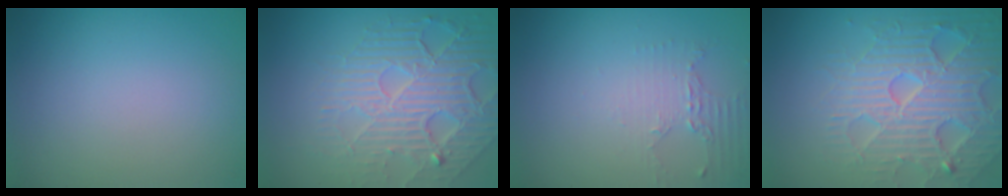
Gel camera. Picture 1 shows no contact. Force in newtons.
{"total": 7.1, "press": 5.1, "slide": 4.9}
{"total": 2.1, "press": 1.5, "slide": 1.4}
{"total": 7.0, "press": 6.9, "slide": 1.4}